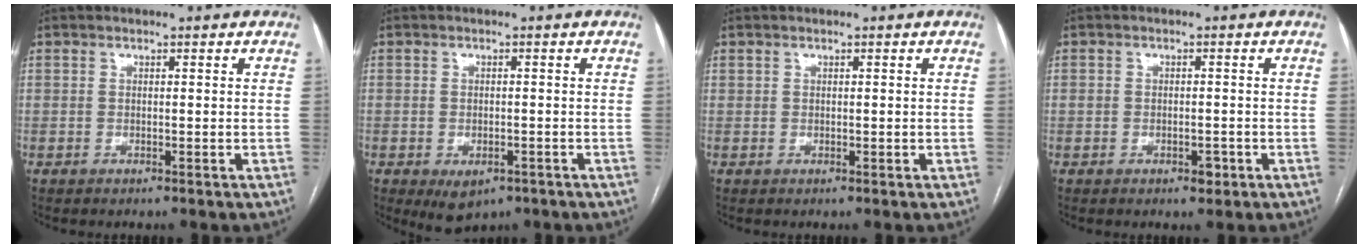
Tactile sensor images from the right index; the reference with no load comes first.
{"total": 4.4, "force": [-2.3, 2.6, 2.6], "torque": [-0.040, -0.003, -0.021]}
{"total": 0.5, "force": [0.2, 0.4, 0.3], "torque": [-0.004, 0.001, 0.006]}
{"total": 2.5, "force": [-0.8, 1.7, 1.6], "torque": [-0.023, 0.010, -0.003]}